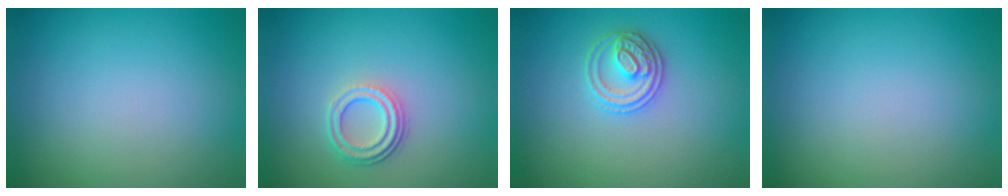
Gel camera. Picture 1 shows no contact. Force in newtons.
{"total": 3.2, "press": 2.3, "slide": 2.2}
{"total": 2.7, "press": 2.7, "slide": 0.6}
{"total": 0.0}